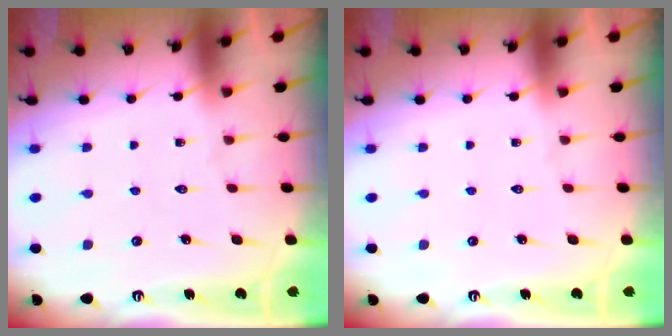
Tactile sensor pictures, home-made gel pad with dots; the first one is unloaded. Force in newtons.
{"total": 0.0}